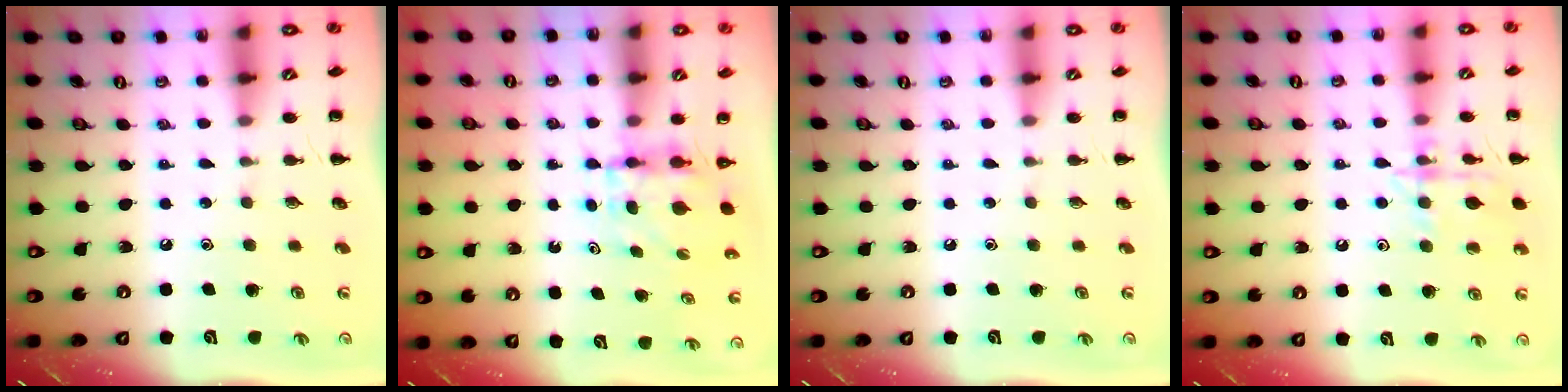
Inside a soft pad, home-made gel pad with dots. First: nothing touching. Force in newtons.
{"total": 3.9, "press": 3.9, "slide": 0.3}
{"total": 0.0}
{"total": 13.7, "press": 13.7, "slide": 1.3}